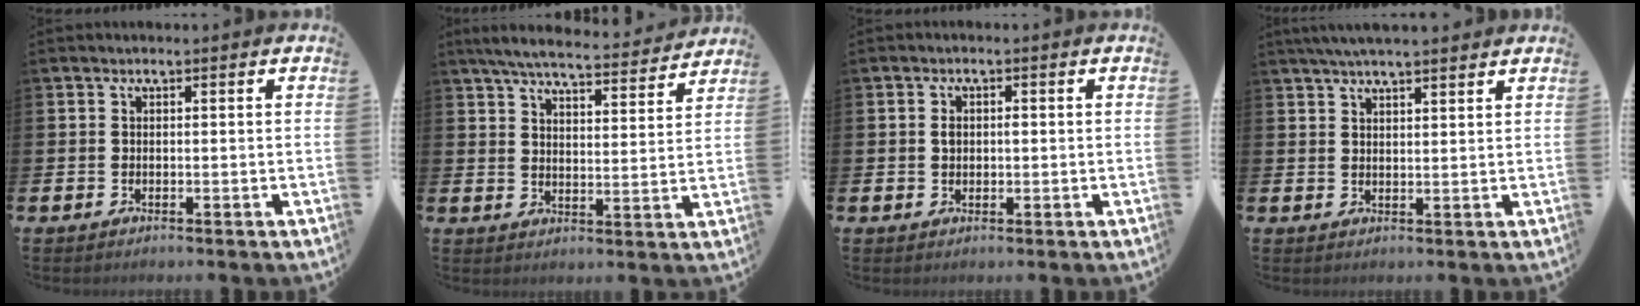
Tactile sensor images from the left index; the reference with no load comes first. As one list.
[{"total": 6.4, "force": [6.1, 0.7, 2.0], "torque": [-0.047, -0.042, 0.103]}, {"total": 1.8, "force": [0.2, 1.2, 1.3], "torque": [-0.006, 0.000, -0.003]}, {"total": 4.1, "force": [3.8, 0.3, 1.5], "torque": [-0.037, -0.007, 0.070]}]